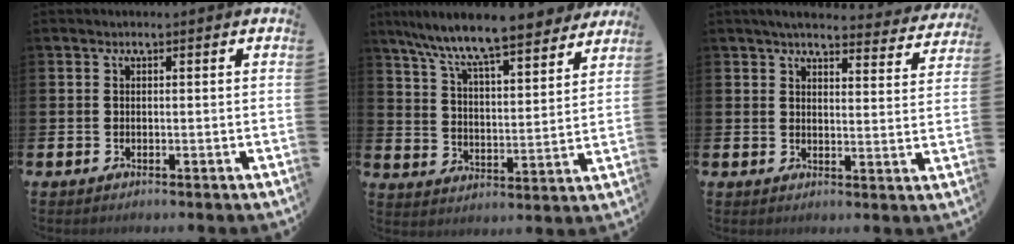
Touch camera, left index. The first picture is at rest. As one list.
[{"total": 9.8, "force": [9.0, 0.8, 3.8], "torque": [-0.106, -0.063, 0.153]}, {"total": 4.4, "force": [4.2, 0.8, 1.4], "torque": [-0.028, -0.028, 0.069]}]